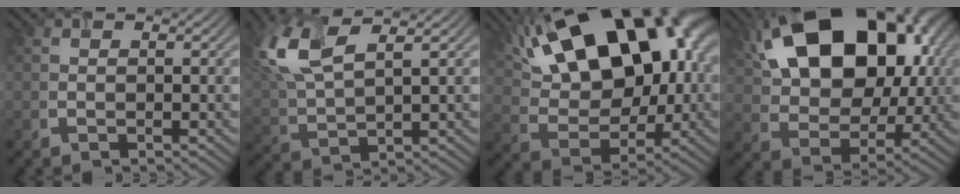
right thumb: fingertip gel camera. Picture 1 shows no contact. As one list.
[{"total": 10.3, "force": [5.2, 3.7, 8.1], "torque": [-0.219, 0.014, 0.108]}, {"total": 20.9, "force": [9.0, 11.6, 14.9], "torque": [-0.260, 0.057, 0.135]}, {"total": 21.2, "force": [7.5, 13.8, 14.3], "torque": [-0.263, 0.048, 0.133]}]